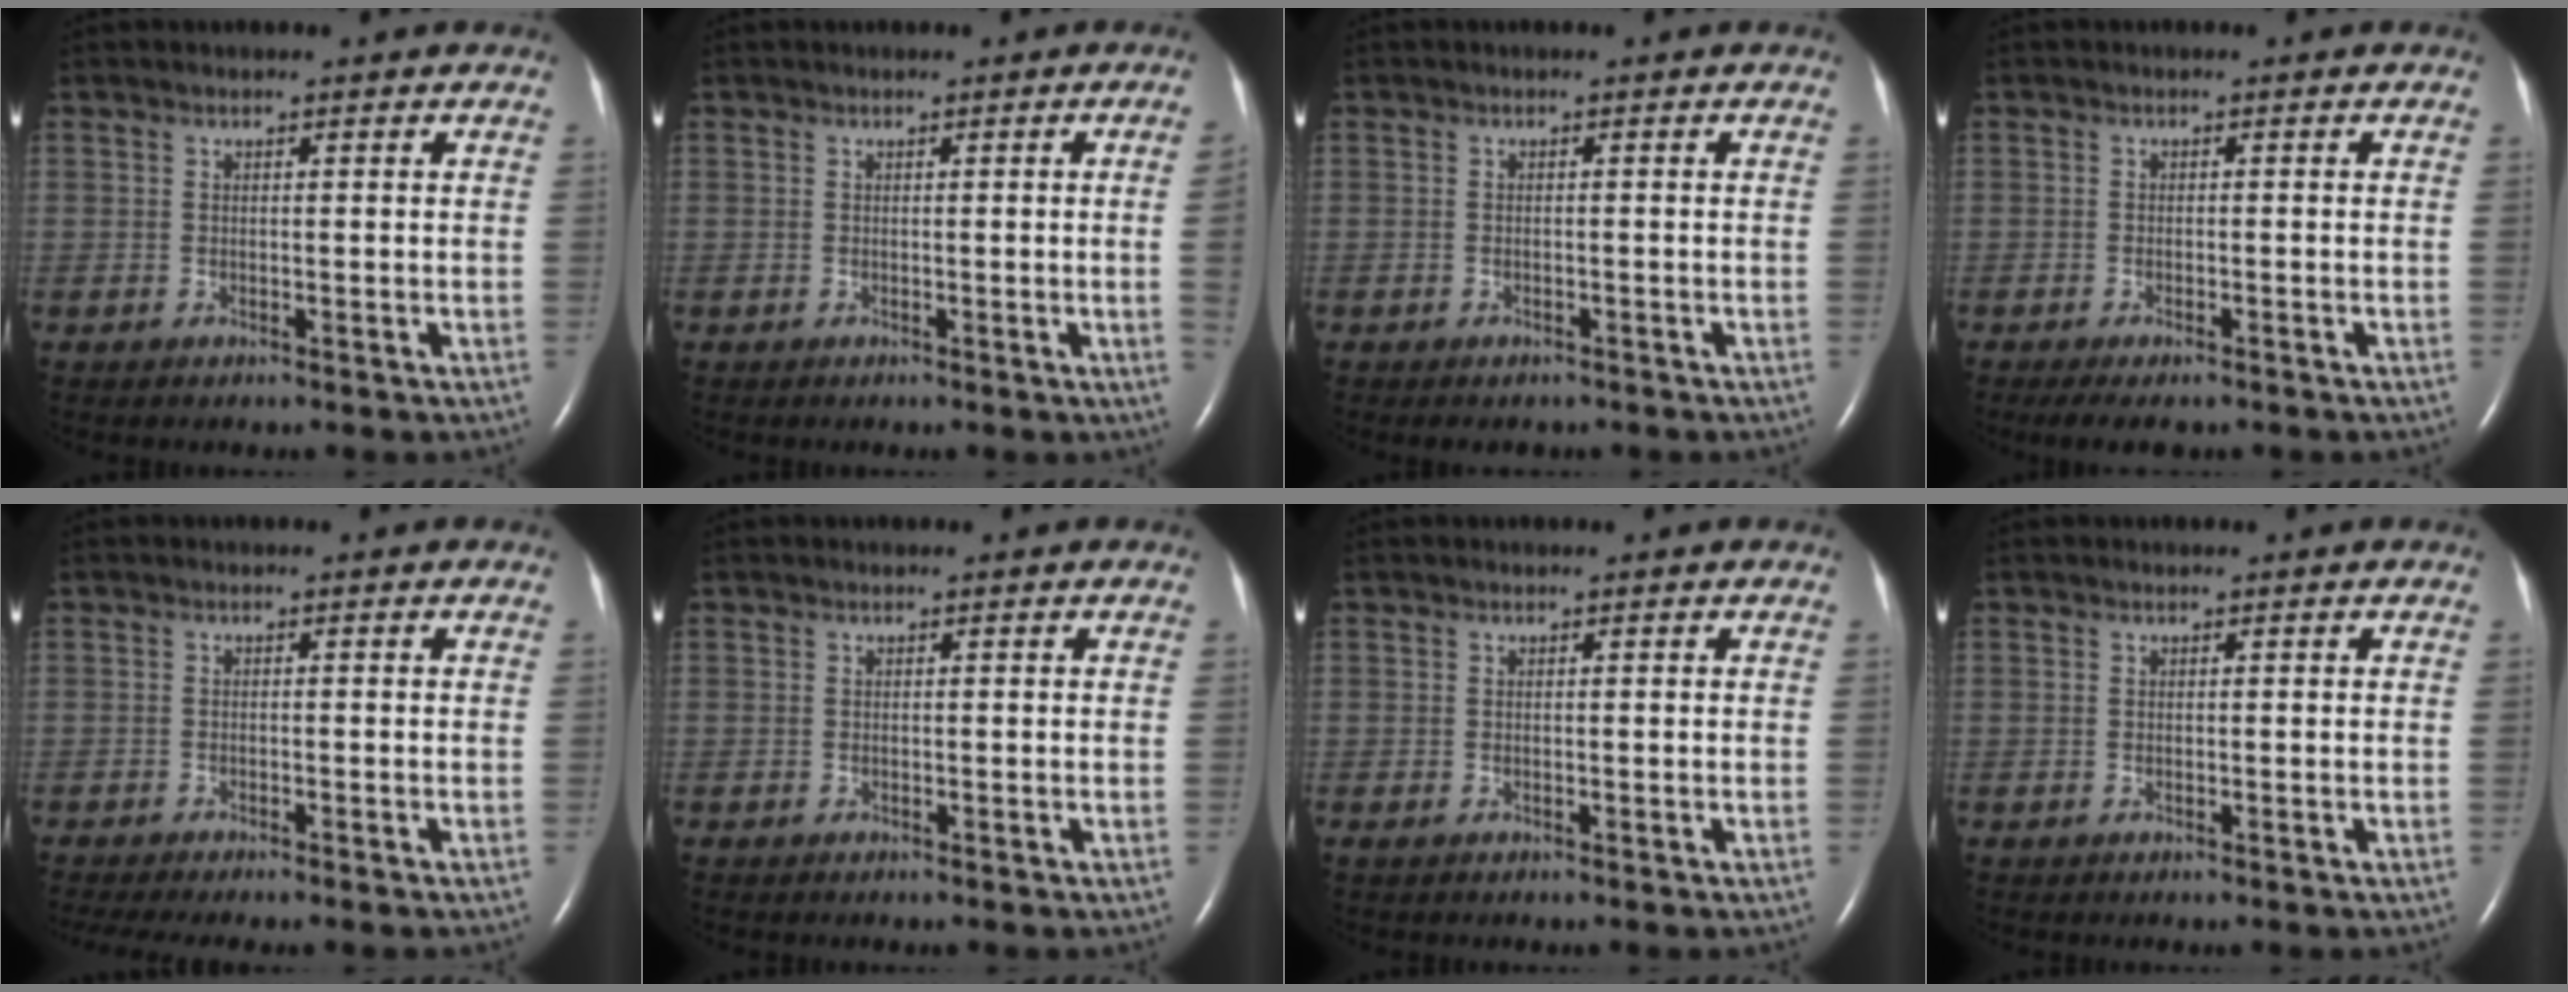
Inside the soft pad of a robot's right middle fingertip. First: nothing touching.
{"total": 2.2, "force": [-0.1, -1.0, 2.0], "torque": [-0.026, -0.003, 0.001]}
{"total": 1.8, "force": [-1.5, 0.9, 0.4], "torque": [-0.007, -0.001, -0.018]}
{"total": 4.7, "force": [-3.5, 1.5, 2.7], "torque": [-0.043, -0.011, -0.053]}
{"total": 8.1, "force": [-6.9, 1.3, 4.2], "torque": [-0.053, -0.007, -0.095]}
{"total": 0.0}
{"total": 0.0}
{"total": 0.0}